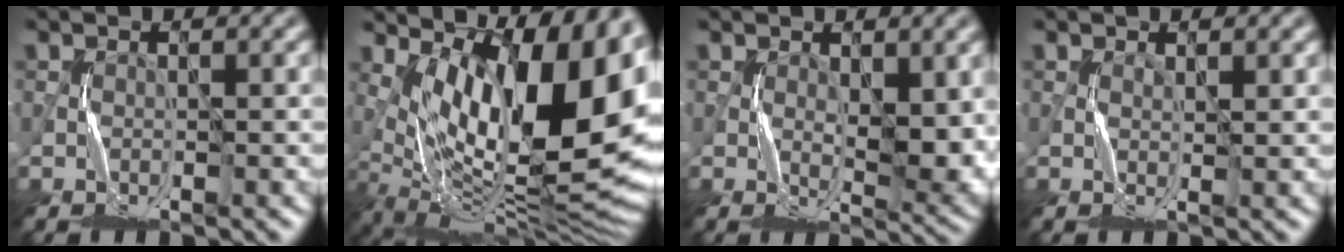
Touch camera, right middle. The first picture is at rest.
{"total": 17.0, "force": [2.2, 6.7, 15.5], "torque": [-0.219, 0.009, 0.044]}
{"total": 4.1, "force": [0.7, 1.6, 3.7], "torque": [-0.062, -0.008, 0.017]}
{"total": 0.8, "force": [0.4, 0.1, 0.7], "torque": [-0.013, -0.001, 0.009]}